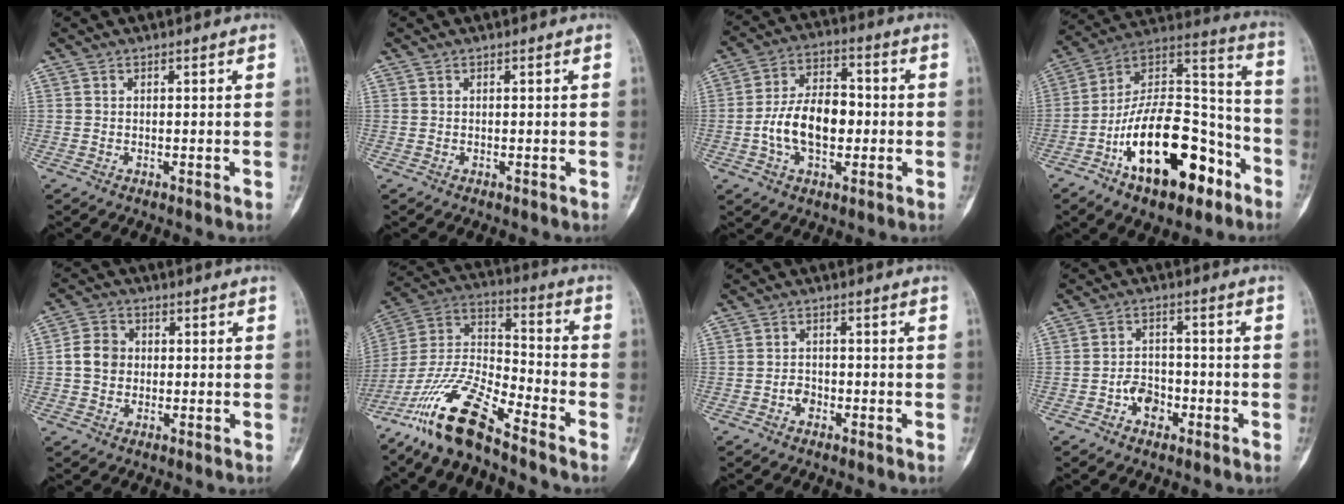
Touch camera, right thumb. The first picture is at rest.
{"total": 0.0}
{"total": 12.6, "force": [-1.7, 7.6, 9.9], "torque": [-0.160, 0.028, -0.035]}
{"total": 24.8, "force": [-11.5, 12.1, 18.4], "torque": [-0.289, 0.090, -0.184]}
{"total": 5.7, "force": [-0.1, 4.8, 2.9], "torque": [-0.040, 0.012, -0.007]}
{"total": 16.4, "force": [-12.2, 3.7, 10.2], "torque": [-0.199, 0.071, -0.240]}
{"total": 2.1, "force": [-1.1, 1.5, 0.9], "torque": [-0.005, 0.009, -0.024]}
{"total": 4.7, "force": [-2.3, 3.4, 2.3], "torque": [-0.013, 0.023, -0.046]}